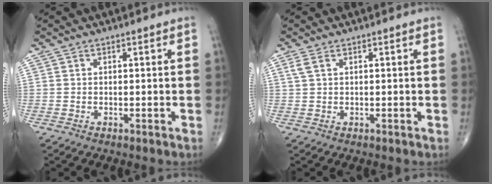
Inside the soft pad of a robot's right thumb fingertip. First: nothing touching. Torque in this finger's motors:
{"motor_torque": [-0.19, -0.19, 0.49, 0.26, 0.09]}